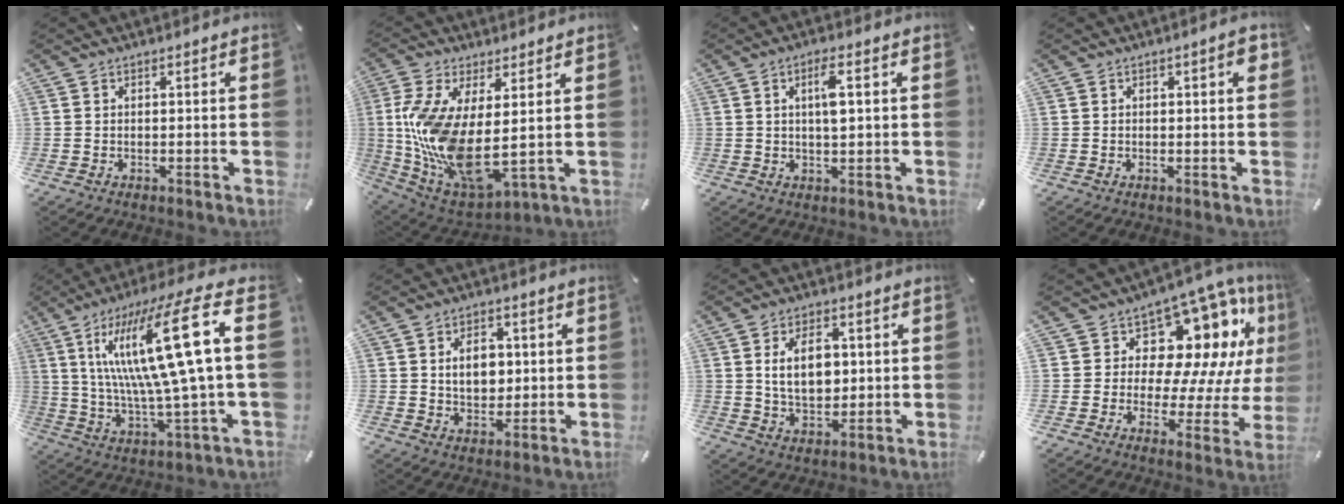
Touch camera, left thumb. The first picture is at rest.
{"total": 14.1, "force": [2.3, 5.9, 12.6], "torque": [-0.278, -0.047, 0.045]}
{"total": 5.3, "force": [1.3, 1.5, 4.9], "torque": [-0.082, -0.001, 0.015]}
{"total": 2.7, "force": [0.7, 0.9, 2.4], "torque": [-0.033, 0.001, 0.005]}
{"total": 24.4, "force": [5.7, 4.2, 23.3], "torque": [-0.442, -0.022, 0.069]}
{"total": 7.7, "force": [1.1, 5.9, 4.8], "torque": [-0.072, 0.002, 0.014]}
{"total": 10.0, "force": [1.5, 6.7, 7.2], "torque": [-0.135, -0.002, 0.018]}
{"total": 15.3, "force": [7.5, 9.8, 9.1], "torque": [-0.126, -0.074, 0.128]}